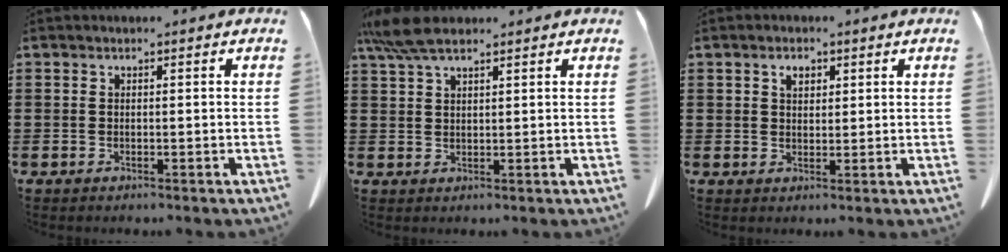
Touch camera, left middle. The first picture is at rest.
{"total": 5.6, "force": [4.1, 1.4, 3.6], "torque": [-0.080, -0.002, 0.078]}
{"total": 2.3, "force": [1.2, 1.3, 1.4], "torque": [-0.024, 0.000, 0.021]}